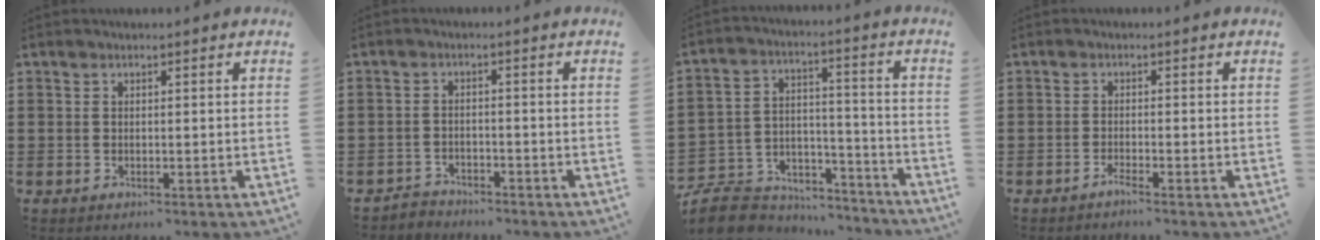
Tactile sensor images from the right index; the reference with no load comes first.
{"total": 2.4, "force": [-2.3, 0.4, -0.3], "torque": [-0.004, 0.001, -0.052]}
{"total": 8.6, "force": [-7.7, 3.2, 1.8], "torque": [-0.052, 0.014, -0.155]}
{"total": 1.3, "force": [-1.2, -0.2, 0.5], "torque": [-0.010, -0.004, -0.022]}